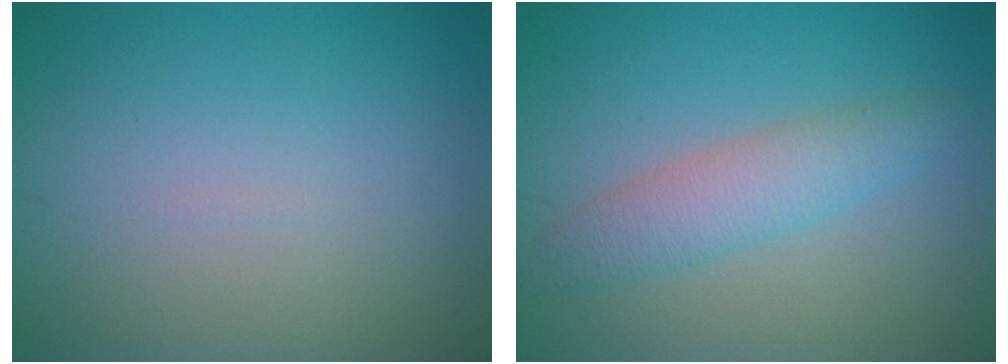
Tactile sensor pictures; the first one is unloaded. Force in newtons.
{"total": 3.4, "press": 3.4, "slide": 0.0}